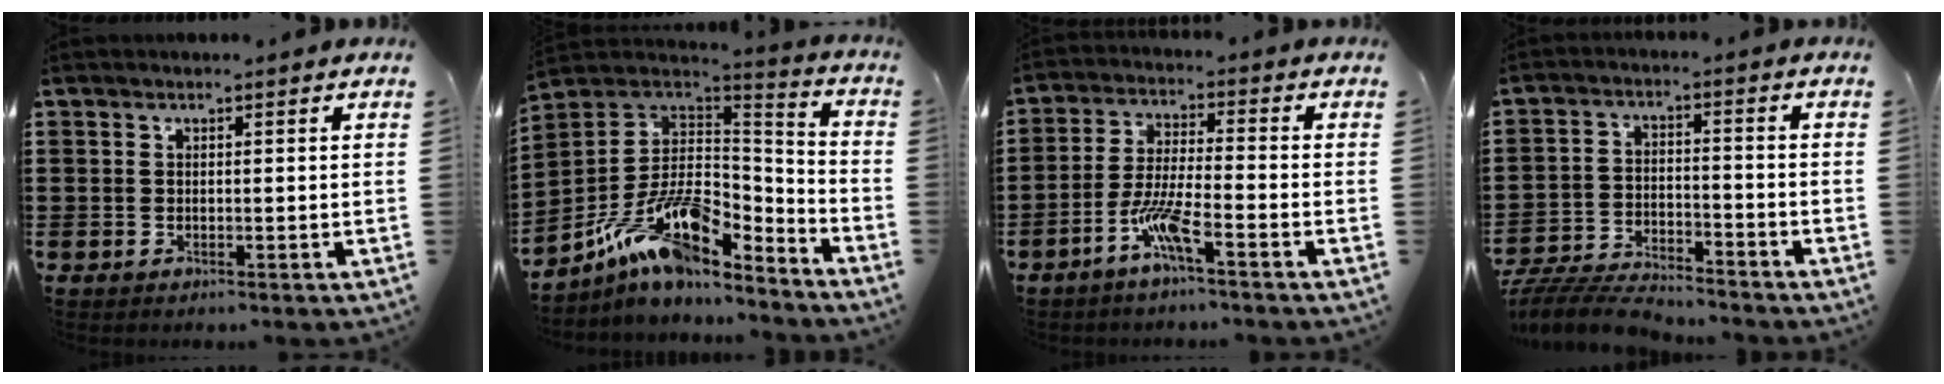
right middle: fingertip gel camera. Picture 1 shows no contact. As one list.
[{"total": 13.2, "force": [-7.9, 5.7, 8.9], "torque": [-0.188, 0.017, -0.154]}, {"total": 6.5, "force": [-3.8, 0.7, 5.2], "torque": [-0.112, -0.007, -0.074]}, {"total": 7.0, "force": [-6.8, 0.7, 1.6], "torque": [-0.038, 0.006, -0.133]}]